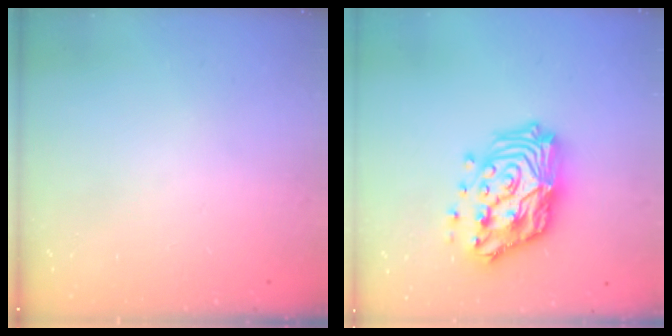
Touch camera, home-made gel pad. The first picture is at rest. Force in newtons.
{"total": 19.2, "press": 19.1, "slide": 1.8}